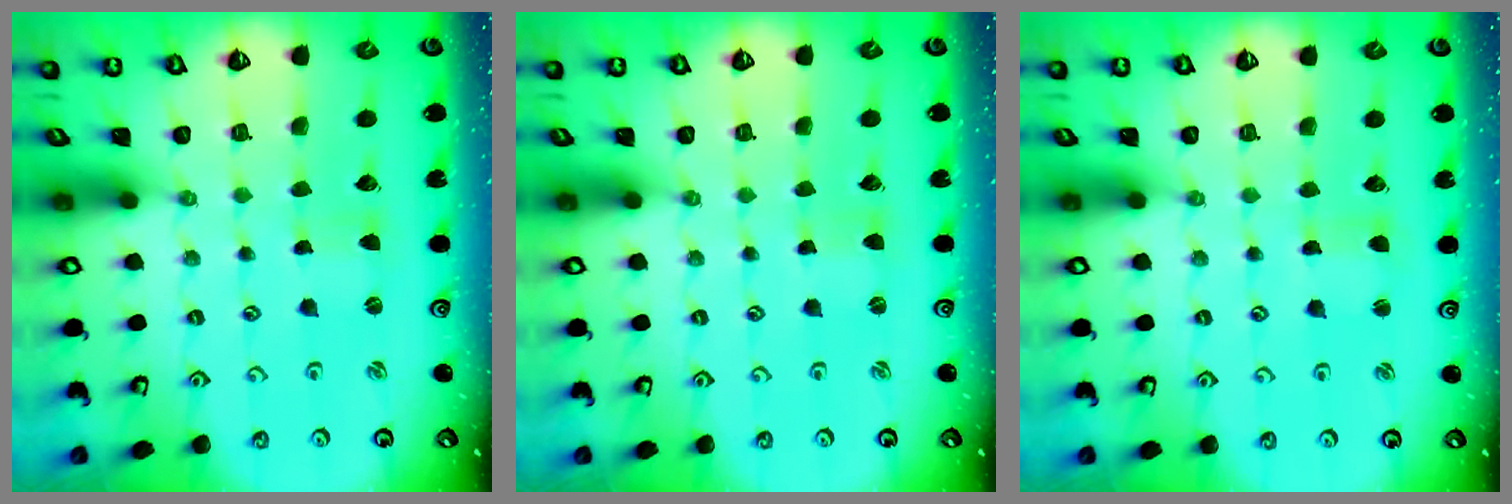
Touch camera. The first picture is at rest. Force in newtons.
{"total": 0.0}
{"total": 2.2, "press": 2.2, "slide": 0.2}